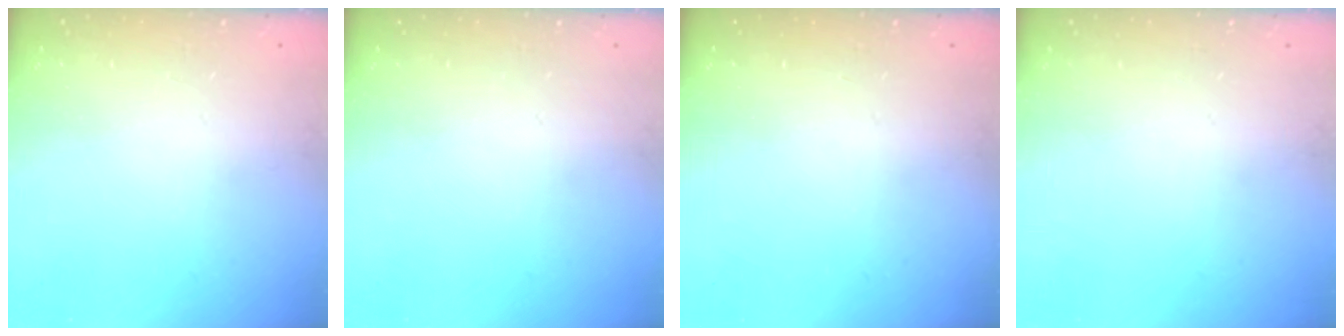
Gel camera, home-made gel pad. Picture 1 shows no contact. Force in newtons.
{"total": 0.0}
{"total": 0.0}
{"total": 0.0}